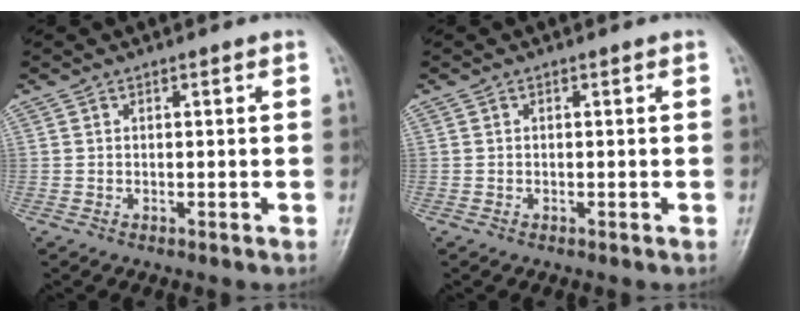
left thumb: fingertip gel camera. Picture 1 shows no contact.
{"total": 0.0}